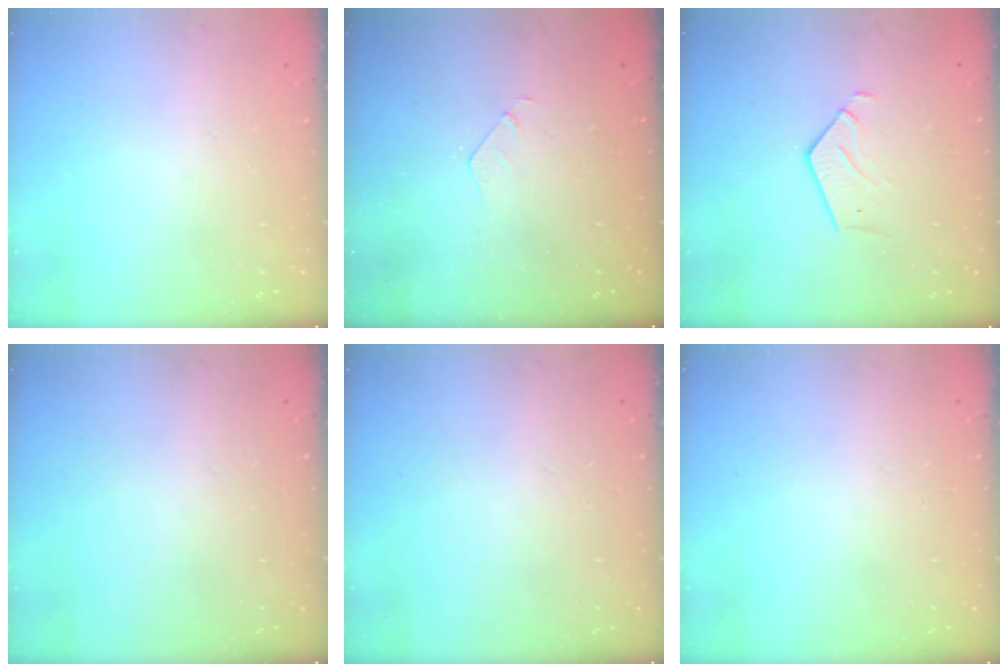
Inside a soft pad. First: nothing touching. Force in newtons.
{"total": 2.8, "press": 2.8, "slide": 0.1}
{"total": 2.8, "press": 2.8, "slide": 0.2}
{"total": 0.0}
{"total": 0.0}
{"total": 0.0}